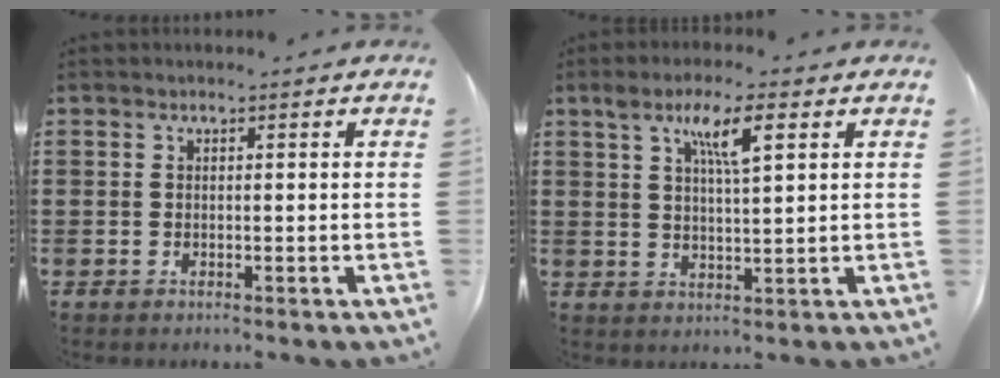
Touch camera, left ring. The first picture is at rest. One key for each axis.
{"total": 6.2, "fx": 2.9, "fy": 1.1, "fz": 5.3, "tx": -0.104, "ty": 0.008, "tz": 0.044}